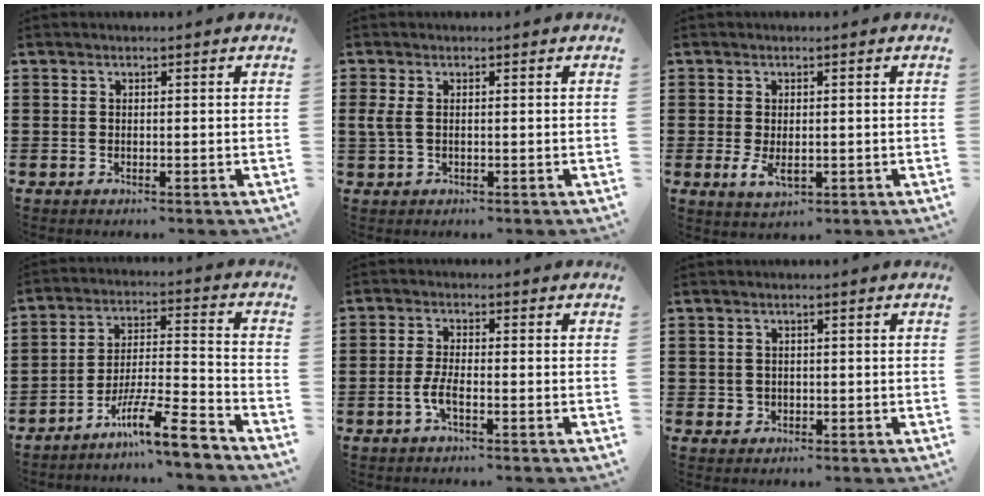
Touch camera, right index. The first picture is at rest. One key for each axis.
{"total": 2.0, "fx": 0.2, "fy": 0.9, "fz": 1.8, "tx": -0.052, "ty": -0.001, "tz": -0.003}
{"total": 2.9, "fx": -0.4, "fy": 1.3, "fz": 2.5, "tx": -0.055, "ty": -0.003, "tz": -0.007}
{"total": 10.8, "fx": -8.3, "fy": 1.0, "fz": 6.9, "tx": -0.114, "ty": 0.013, "tz": -0.158}
{"total": 3.2, "fx": -1.4, "fy": 0.5, "fz": 2.9, "tx": -0.063, "ty": -0.004, "tz": -0.030}
{"total": 1.0, "fx": 0.1, "fy": 1.0, "fz": 0.2, "tx": -0.006, "ty": 0.006, "tz": 0.000}